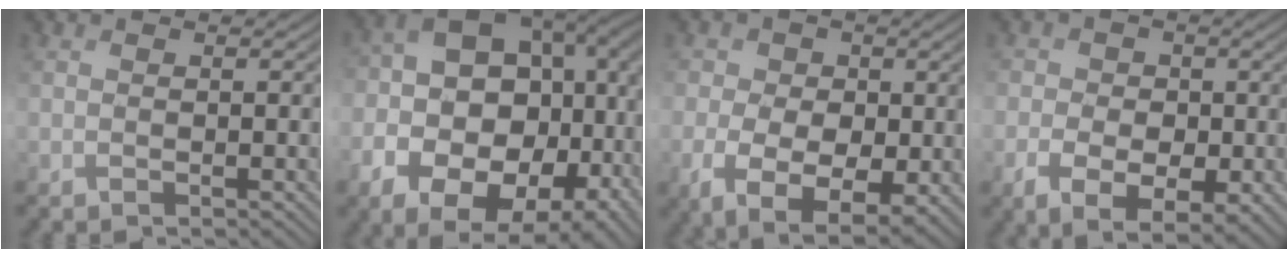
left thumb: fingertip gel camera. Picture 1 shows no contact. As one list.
[{"total": 19.7, "force": [-6.0, 13.9, 12.6], "torque": [-0.217, -0.058, -0.049]}, {"total": 7.6, "force": [-2.1, 5.6, 4.7], "torque": [-0.092, -0.021, -0.032]}, {"total": 5.7, "force": [-2.5, 4.1, 3.0], "torque": [-0.053, -0.021, -0.036]}]